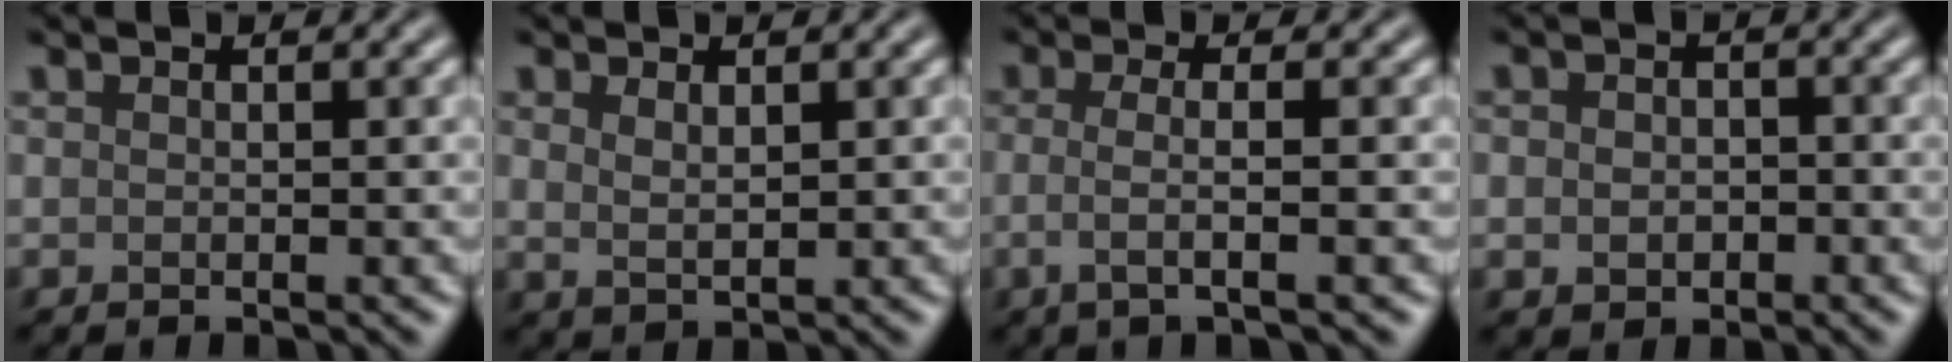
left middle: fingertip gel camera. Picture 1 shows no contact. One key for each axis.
{"total": 1.7, "fx": 0.7, "fy": 0.8, "fz": 1.2, "tx": -0.026, "ty": -0.004, "tz": 0.020}
{"total": 3.2, "fx": -0.4, "fy": 1.0, "fz": 3.0, "tx": -0.050, "ty": -0.009, "tz": -0.014}
{"total": 2.3, "fx": -0.4, "fy": 1.9, "fz": 1.3, "tx": -0.009, "ty": -0.006, "tz": -0.011}